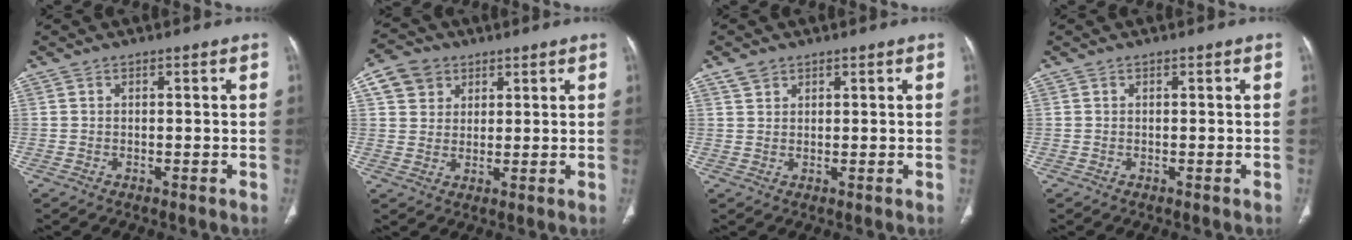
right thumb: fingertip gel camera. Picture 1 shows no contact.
{"total": 6.8, "force": [3.0, 5.7, 2.2], "torque": [-0.019, -0.002, 0.054]}
{"total": 2.3, "force": [1.7, 1.5, 0.7], "torque": [-0.010, 0.000, 0.033]}
{"total": 0.0}